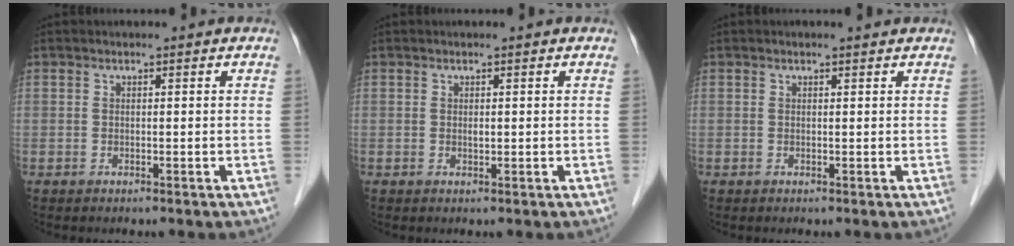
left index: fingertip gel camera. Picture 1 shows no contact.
{"total": 0.6, "force": [0.1, 0.3, 0.5], "torque": [-0.009, 0.000, 0.002]}
{"total": 0.9, "force": [0.8, 0.1, 0.5], "torque": [-0.011, 0.007, 0.012]}